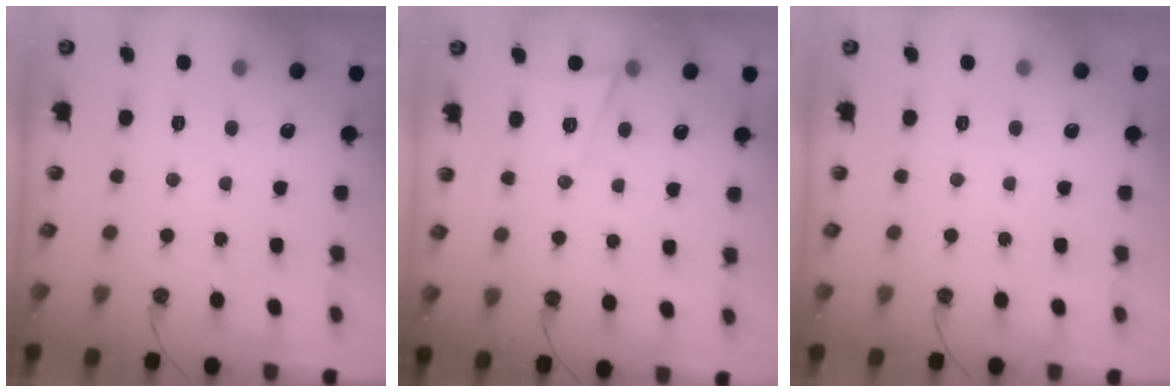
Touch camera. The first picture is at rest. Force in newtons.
{"total": 5.7, "press": 4.1, "slide": 4.0}
{"total": 0.0}